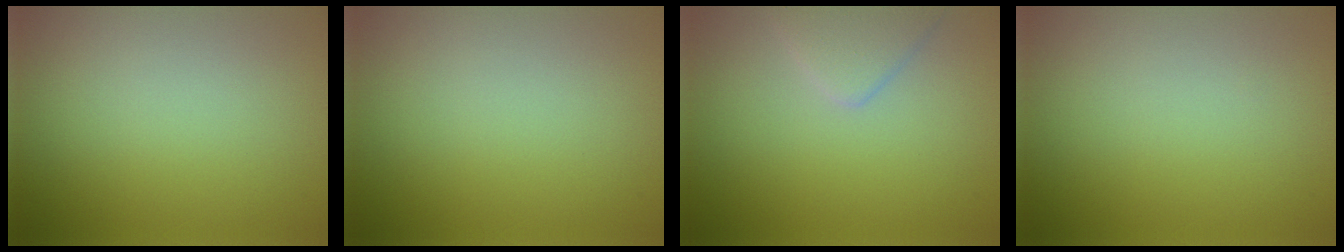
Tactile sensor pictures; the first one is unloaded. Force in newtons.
{"total": 0.0}
{"total": 2.2, "press": 2.2, "slide": 0.1}
{"total": 0.0}